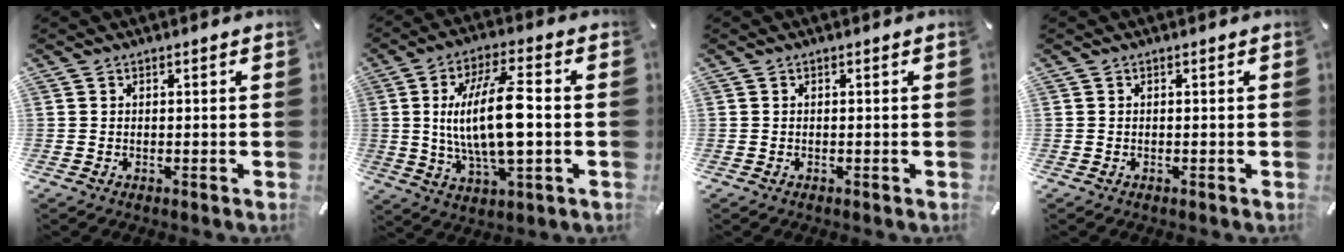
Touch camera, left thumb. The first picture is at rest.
{"total": 16.6, "force": [0.0, 5.7, 15.6], "torque": [-0.306, -0.006, -0.009]}
{"total": 0.0}
{"total": 0.0}